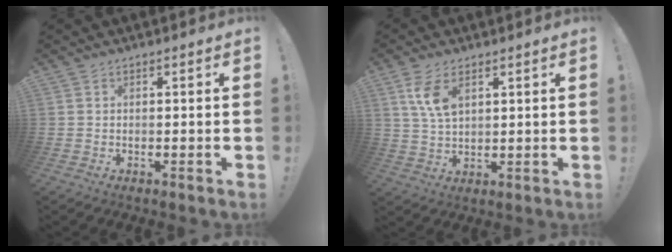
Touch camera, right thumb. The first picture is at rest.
{"total": 7.7, "force": [3.7, 3.9, 5.5], "torque": [-0.099, -0.016, 0.066]}